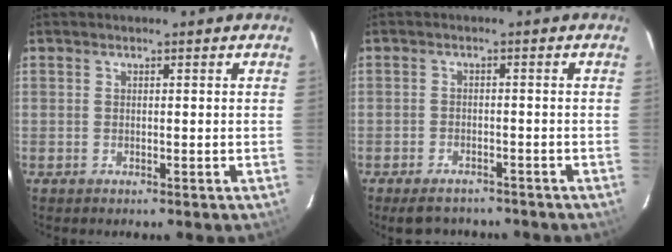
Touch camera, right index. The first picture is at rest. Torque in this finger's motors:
{"motor_torque": [0.79, -0.63, 0.25, 0.05]}